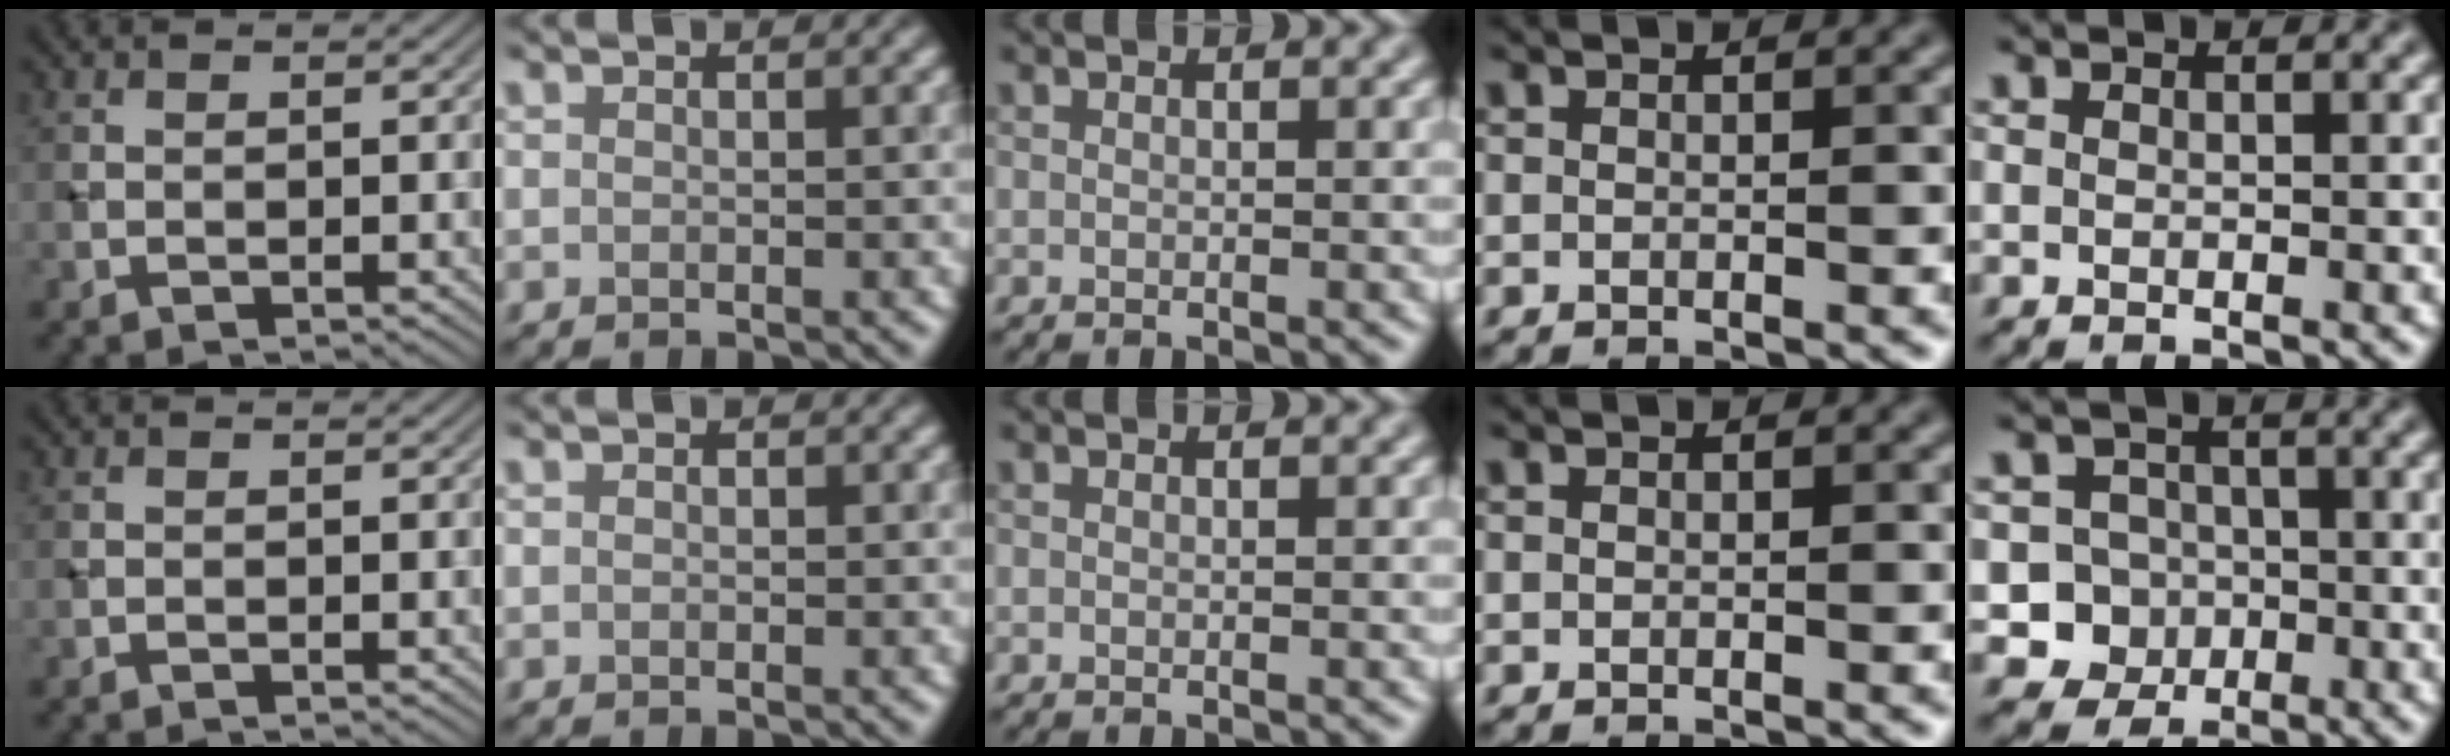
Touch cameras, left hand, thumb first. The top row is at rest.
{"little": {"total": 5.4, "force": [-1.9, 4.9, 1.2], "torque": [0.001, 0.002, -0.059]}}